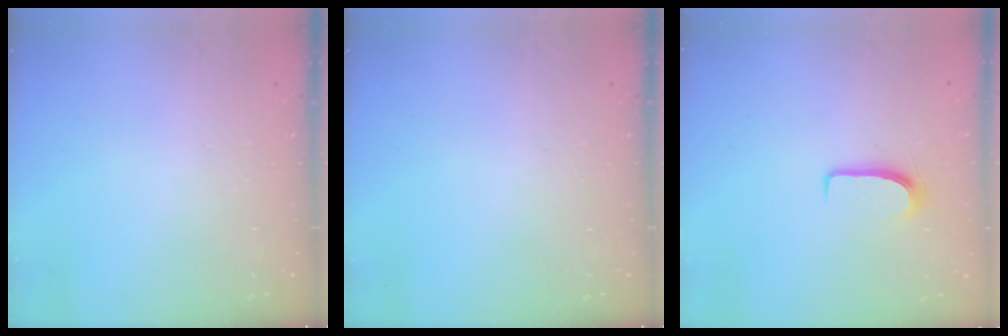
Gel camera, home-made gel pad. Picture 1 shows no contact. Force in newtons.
{"total": 0.0}
{"total": 6.5, "press": 6.4, "slide": 0.6}